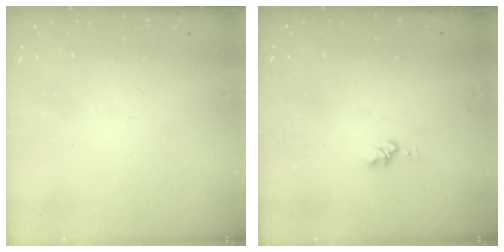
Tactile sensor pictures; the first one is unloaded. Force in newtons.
{"total": 3.0, "press": 3.0, "slide": 0.4}